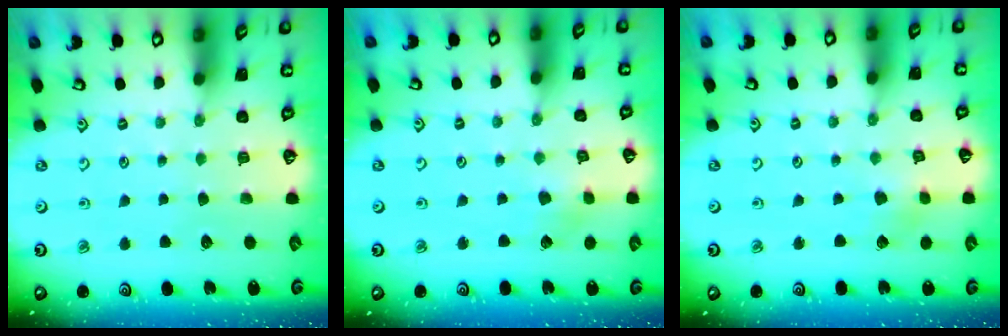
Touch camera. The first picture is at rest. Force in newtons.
{"total": 2.9, "press": 2.9, "slide": 0.4}
{"total": 3.0, "press": 3.0, "slide": 0.4}